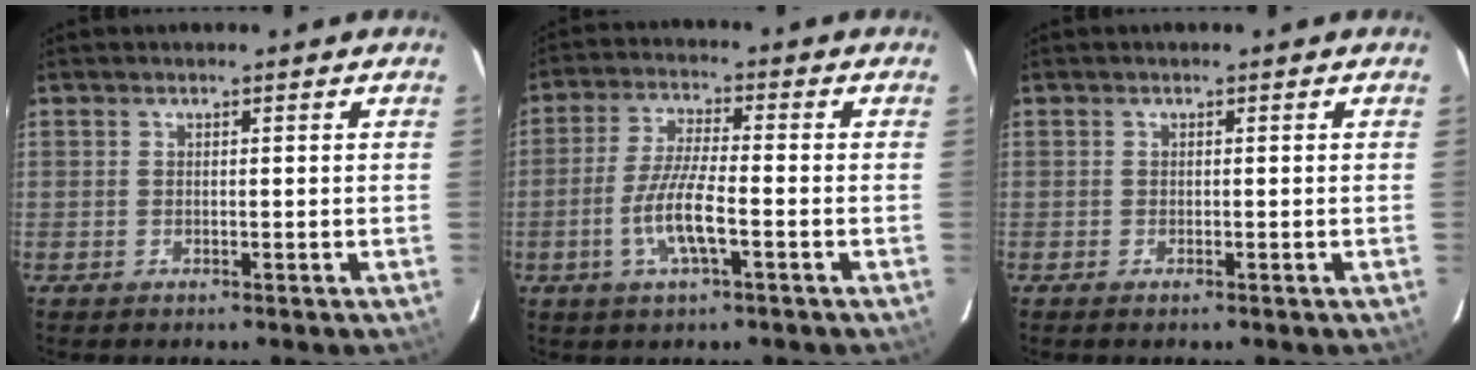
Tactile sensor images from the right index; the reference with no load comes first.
{"total": 8.3, "force": [-3.0, 1.3, 7.7], "torque": [-0.155, -0.005, -0.058]}
{"total": 0.5, "force": [-0.4, 0.1, 0.3], "torque": [-0.007, 0.000, -0.008]}